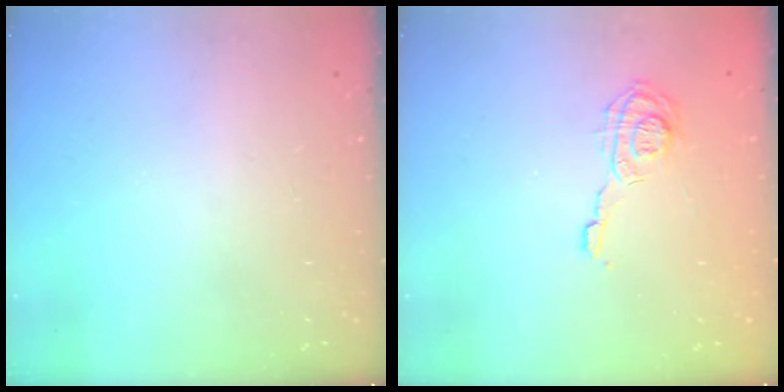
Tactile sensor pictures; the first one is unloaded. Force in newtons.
{"total": 9.6, "press": 9.5, "slide": 1.2}